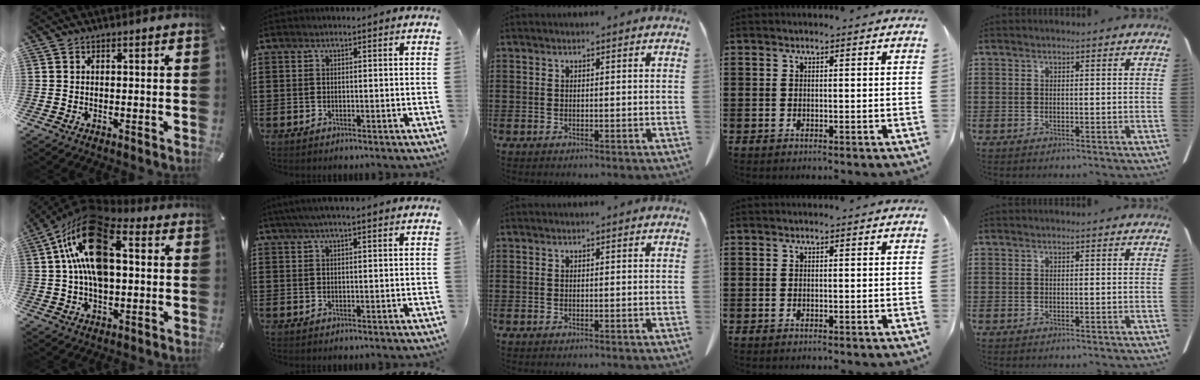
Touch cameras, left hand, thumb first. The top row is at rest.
{"thumb": {"total": 18.8, "force": [4.9, 11.2, 14.4], "torque": [-0.283, -0.005, 0.083]}, "index": {"total": 2.9, "force": [1.8, 0.1, 2.2], "torque": [-0.047, 0.005, 0.033]}}